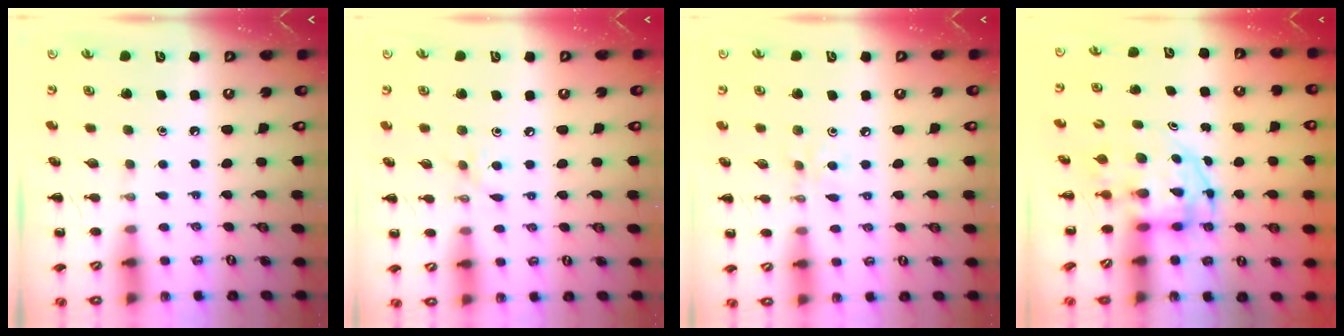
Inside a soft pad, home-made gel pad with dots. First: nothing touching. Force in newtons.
{"total": 3.8, "press": 3.6, "slide": 1.4}
{"total": 3.9, "press": 3.6, "slide": 1.3}
{"total": 3.8, "press": 3.7, "slide": 0.7}